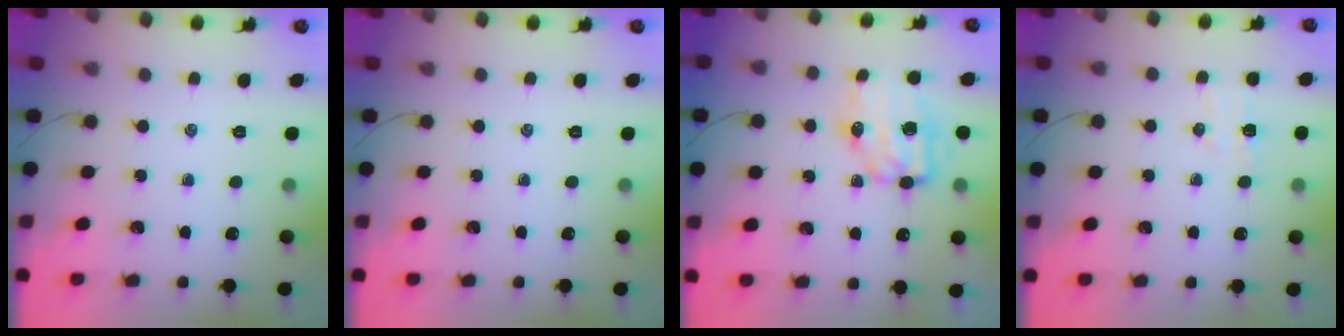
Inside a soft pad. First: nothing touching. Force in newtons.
{"total": 0.0}
{"total": 9.1, "press": 9.0, "slide": 1.4}
{"total": 4.8, "press": 4.6, "slide": 1.1}